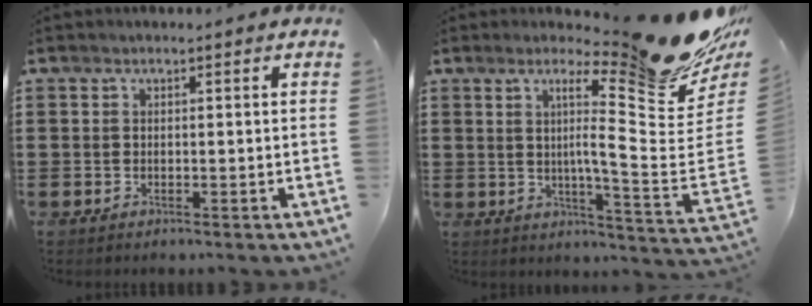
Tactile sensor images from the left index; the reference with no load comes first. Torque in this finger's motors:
{"motor_torque": [0.24, -0.32, 0.48, 0.04]}